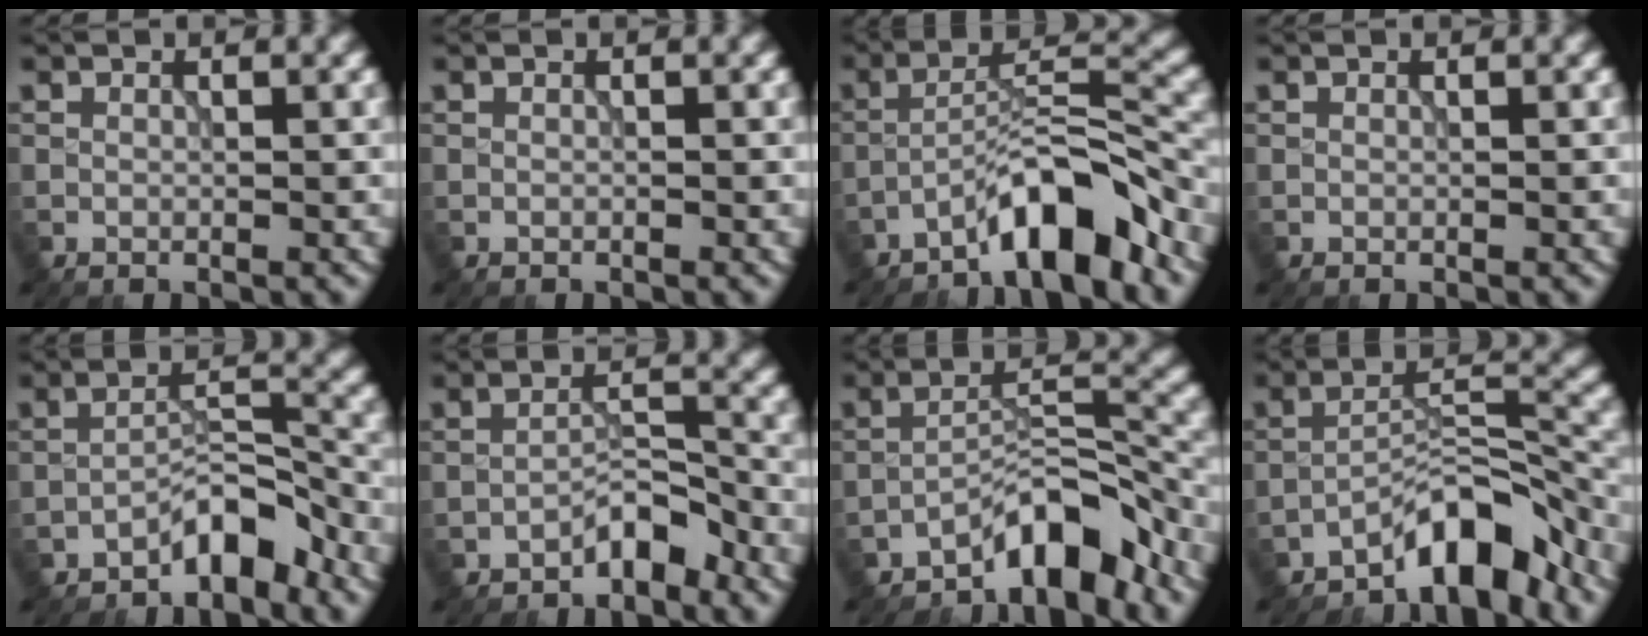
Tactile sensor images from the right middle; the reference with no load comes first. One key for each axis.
{"total": 0.0}
{"total": 6.8, "fx": -4.9, "fy": 1.1, "fz": 4.5, "tx": -0.068, "ty": 0.020, "tz": -0.087}
{"total": 0.0}
{"total": 3.8, "fx": -3.1, "fy": 1.0, "fz": 2.1, "tx": -0.026, "ty": 0.022, "tz": -0.056}
{"total": 2.7, "fx": -2.2, "fy": 0.7, "fz": 1.4, "tx": -0.017, "ty": 0.018, "tz": -0.039}
{"total": 5.6, "fx": -4.6, "fy": 1.4, "fz": 3.0, "tx": -0.035, "ty": 0.018, "tz": -0.082}
{"total": 6.0, "fx": -4.8, "fy": 1.4, "fz": 3.2, "tx": -0.037, "ty": 0.017, "tz": -0.086}